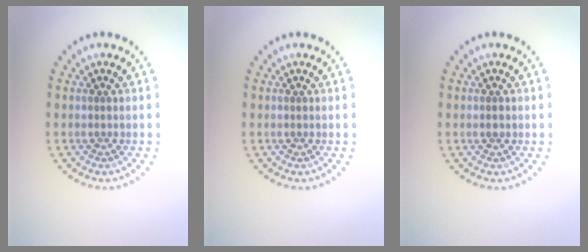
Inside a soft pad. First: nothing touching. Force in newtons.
{"total": 0.0}
{"total": 0.9, "press": 0.9, "slide": 0.0}